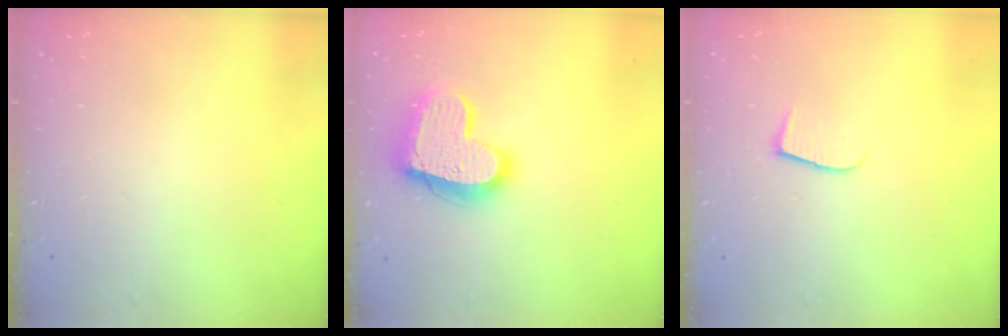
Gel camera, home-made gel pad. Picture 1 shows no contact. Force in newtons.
{"total": 18.2, "press": 18.2, "slide": 1.6}
{"total": 6.2, "press": 6.1, "slide": 0.6}